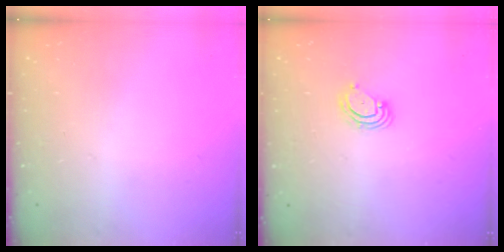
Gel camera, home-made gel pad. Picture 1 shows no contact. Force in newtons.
{"total": 4.5, "press": 4.5, "slide": 0.3}